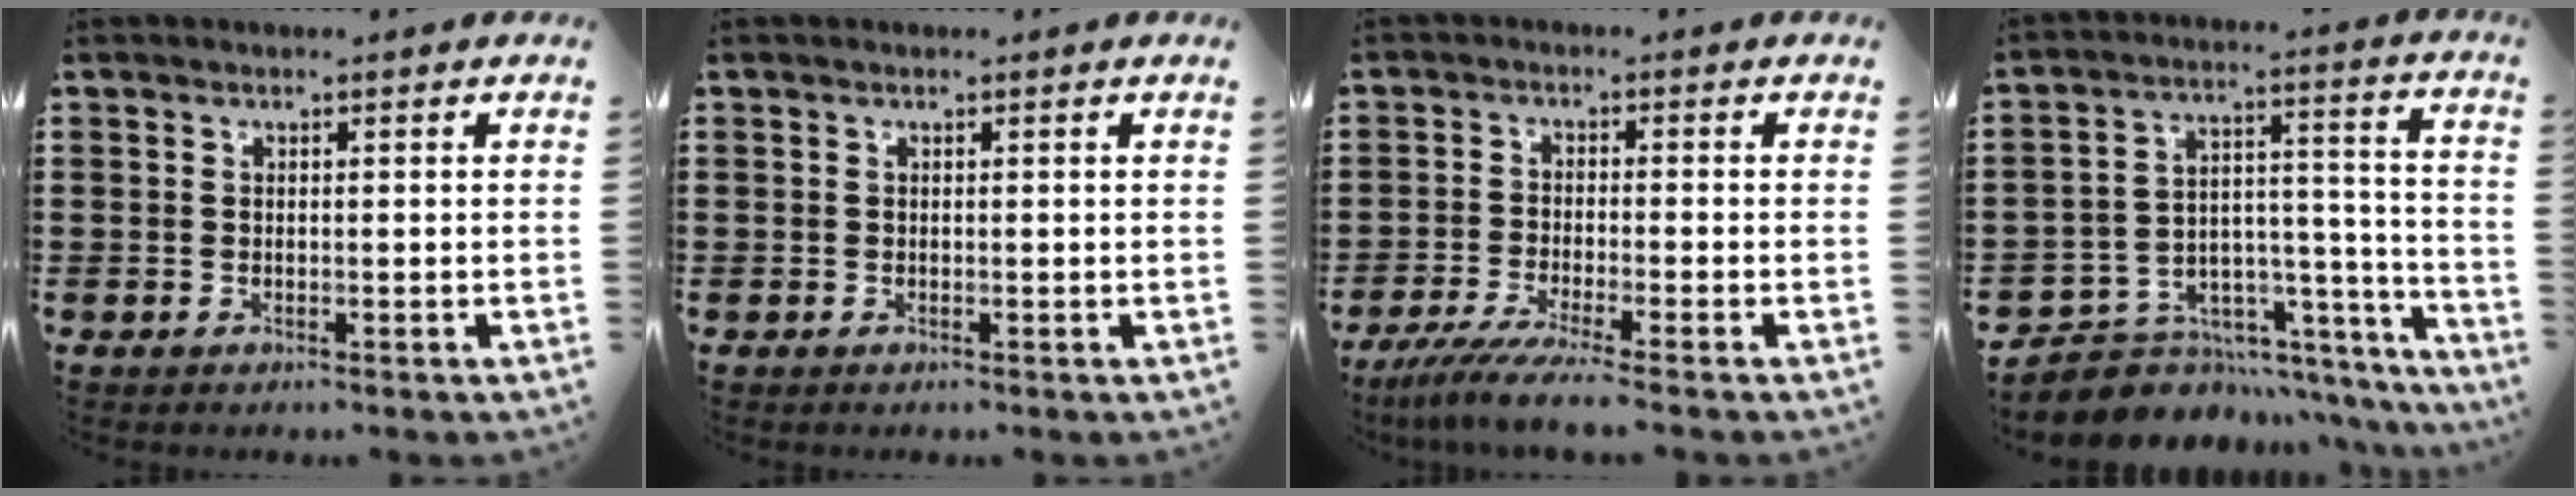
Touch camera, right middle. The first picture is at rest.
{"total": 0.0}
{"total": 4.7, "force": [-3.9, -0.5, 2.6], "torque": [-0.065, -0.023, -0.077]}
{"total": 5.3, "force": [-4.1, 3.3, 0.1], "torque": [-0.014, -0.006, -0.075]}